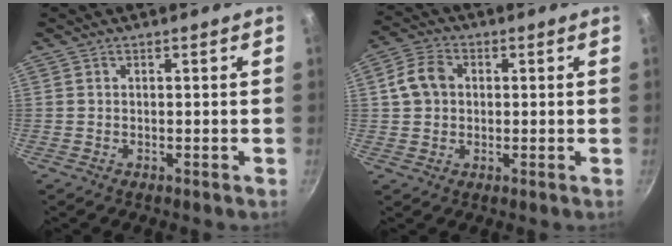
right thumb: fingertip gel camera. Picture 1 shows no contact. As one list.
[{"total": 6.6, "force": [0.8, 5.3, 3.8], "torque": [-0.056, 0.015, 0.005]}]